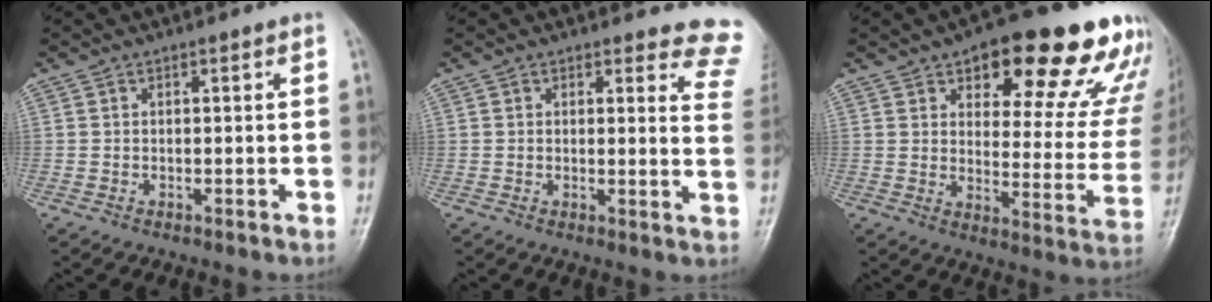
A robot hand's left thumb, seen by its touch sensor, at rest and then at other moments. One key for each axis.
{"total": 9.8, "fx": 9.4, "fy": 2.8, "fz": 0.9, "tx": 0.044, "ty": -0.084, "tz": 0.059}
{"total": 22.8, "fx": 14.3, "fy": 8.4, "fz": 15.7, "tx": -0.150, "ty": -0.052, "tz": 0.183}